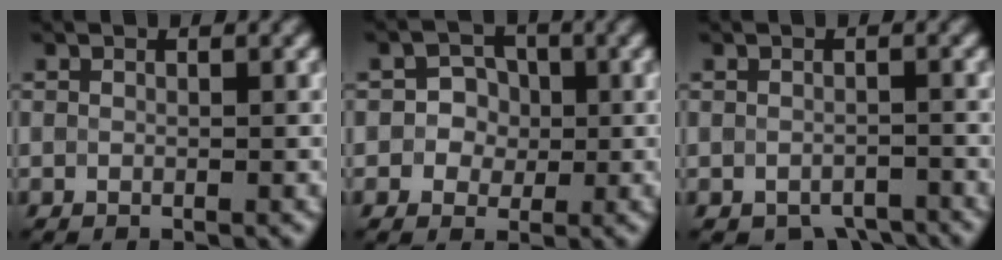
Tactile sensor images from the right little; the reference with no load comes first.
{"total": 2.7, "force": [-0.1, 2.6, 1.0], "torque": [-0.001, 0.003, -0.017]}
{"total": 2.5, "force": [-2.1, 1.1, 0.9], "torque": [-0.007, -0.008, -0.028]}